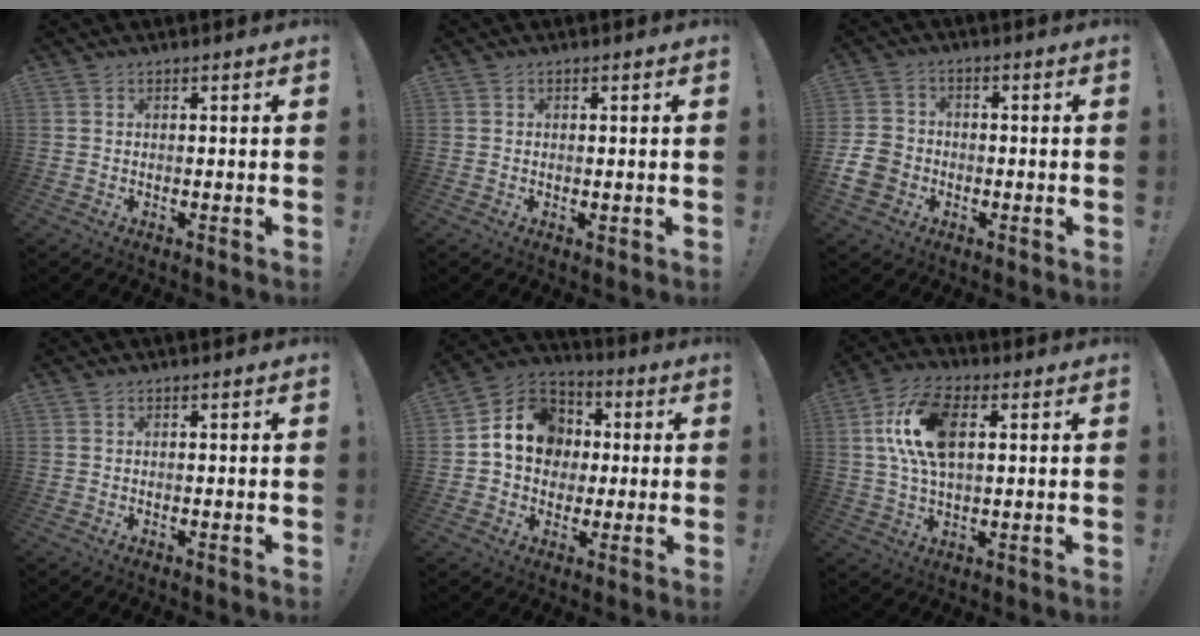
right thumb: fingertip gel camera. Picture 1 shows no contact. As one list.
[{"total": 0.6, "force": [0.3, 0.4, 0.4], "torque": [-0.006, 0.001, 0.007]}, {"total": 9.3, "force": [-3.3, 7.6, 4.2], "torque": [-0.083, 0.023, -0.061]}, {"total": 0.0}, {"total": 14.5, "force": [1.7, 12.5, 7.1], "torque": [-0.087, 0.010, 0.044]}, {"total": 14.7, "force": [3.2, 8.1, 11.9], "torque": [-0.232, 0.008, 0.058]}]